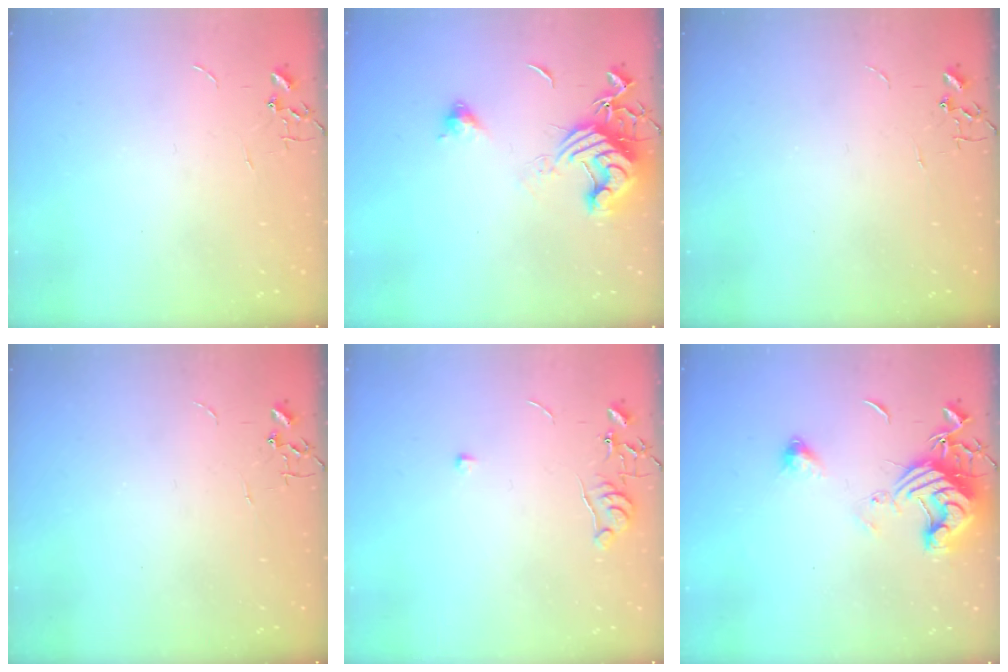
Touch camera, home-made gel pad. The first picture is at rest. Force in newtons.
{"total": 13.8, "press": 13.7, "slide": 1.7}
{"total": 0.0}
{"total": 0.0}
{"total": 6.2, "press": 6.2, "slide": 0.7}
{"total": 14.0, "press": 13.9, "slide": 1.7}